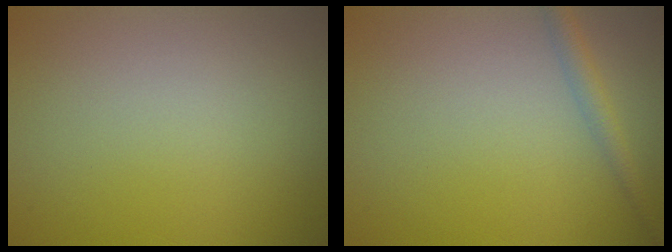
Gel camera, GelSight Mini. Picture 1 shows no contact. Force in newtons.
{"total": 1.7, "press": 1.7, "slide": 0.1}